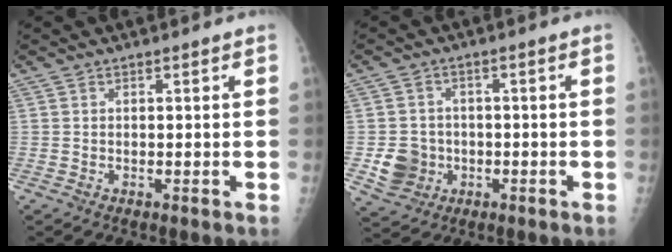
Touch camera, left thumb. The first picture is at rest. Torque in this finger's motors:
{"motor_torque": [-0.04, 0.07, 0.29, 0.17, 0.07]}